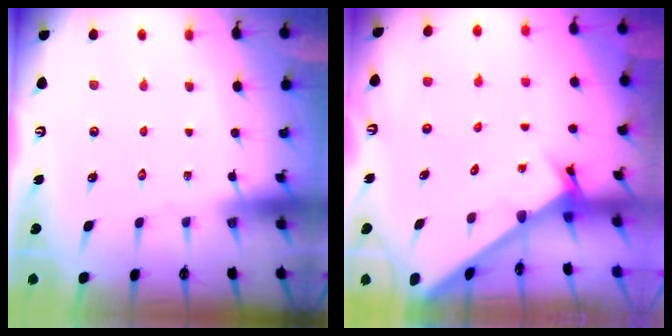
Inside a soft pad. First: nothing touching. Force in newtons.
{"total": 2.2, "press": 2.2, "slide": 0.1}